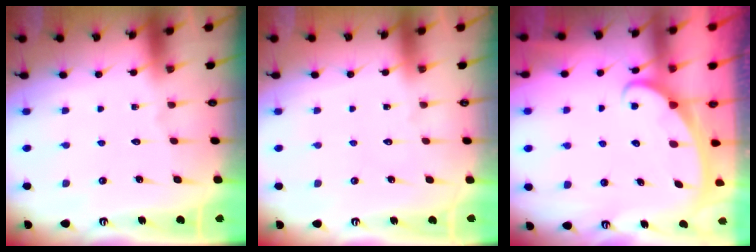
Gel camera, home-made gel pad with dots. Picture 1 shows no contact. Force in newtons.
{"total": 0.0}
{"total": 2.4, "press": 2.4, "slide": 0.4}